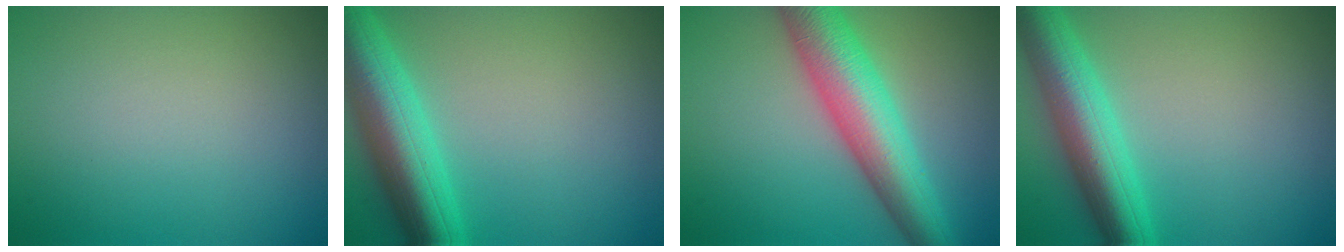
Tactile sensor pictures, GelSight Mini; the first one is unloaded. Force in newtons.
{"total": 8.3, "press": 8.2, "slide": 0.4}
{"total": 8.6, "press": 8.6, "slide": 0.2}
{"total": 7.2, "press": 7.2, "slide": 0.2}